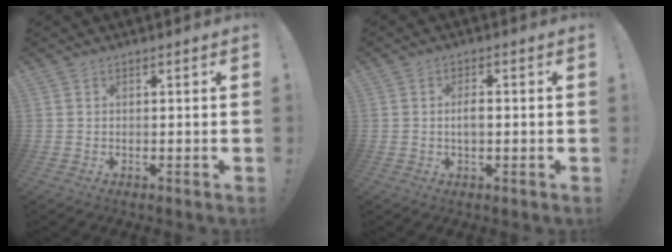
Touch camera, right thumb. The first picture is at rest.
{"total": 2.8, "force": [-0.2, 1.3, 2.5], "torque": [-0.031, 0.000, -0.009]}